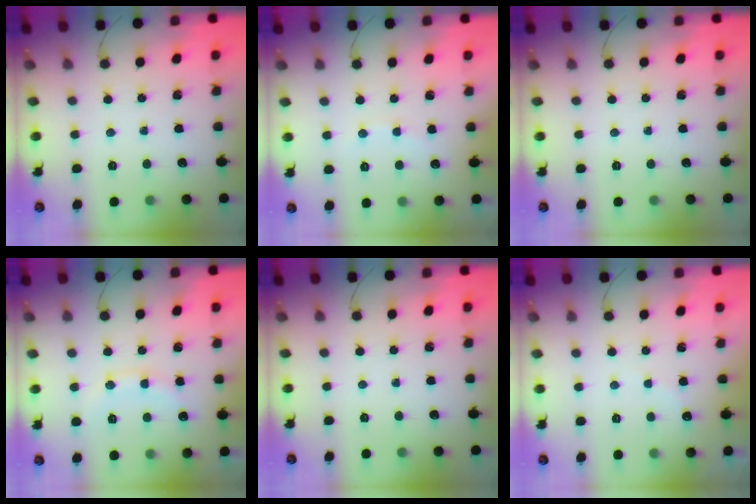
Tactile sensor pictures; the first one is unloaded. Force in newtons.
{"total": 5.9, "press": 5.8, "slide": 1.0}
{"total": 0.0}
{"total": 10.9, "press": 10.8, "slide": 0.9}
{"total": 0.0}
{"total": 4.8, "press": 4.8, "slide": 0.6}